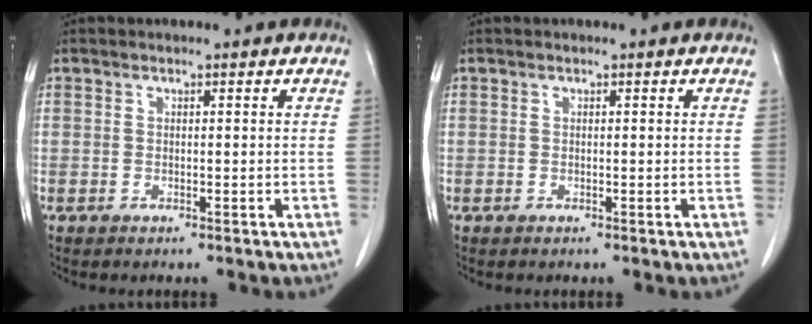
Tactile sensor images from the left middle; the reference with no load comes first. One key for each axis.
{"total": 0.0}